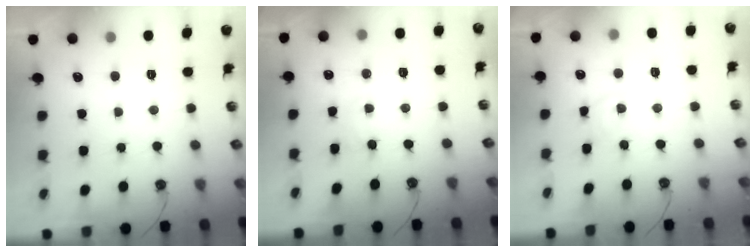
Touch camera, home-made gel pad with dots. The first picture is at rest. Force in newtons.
{"total": 1.9, "press": 1.9, "slide": 0.3}
{"total": 4.9, "press": 4.8, "slide": 0.5}